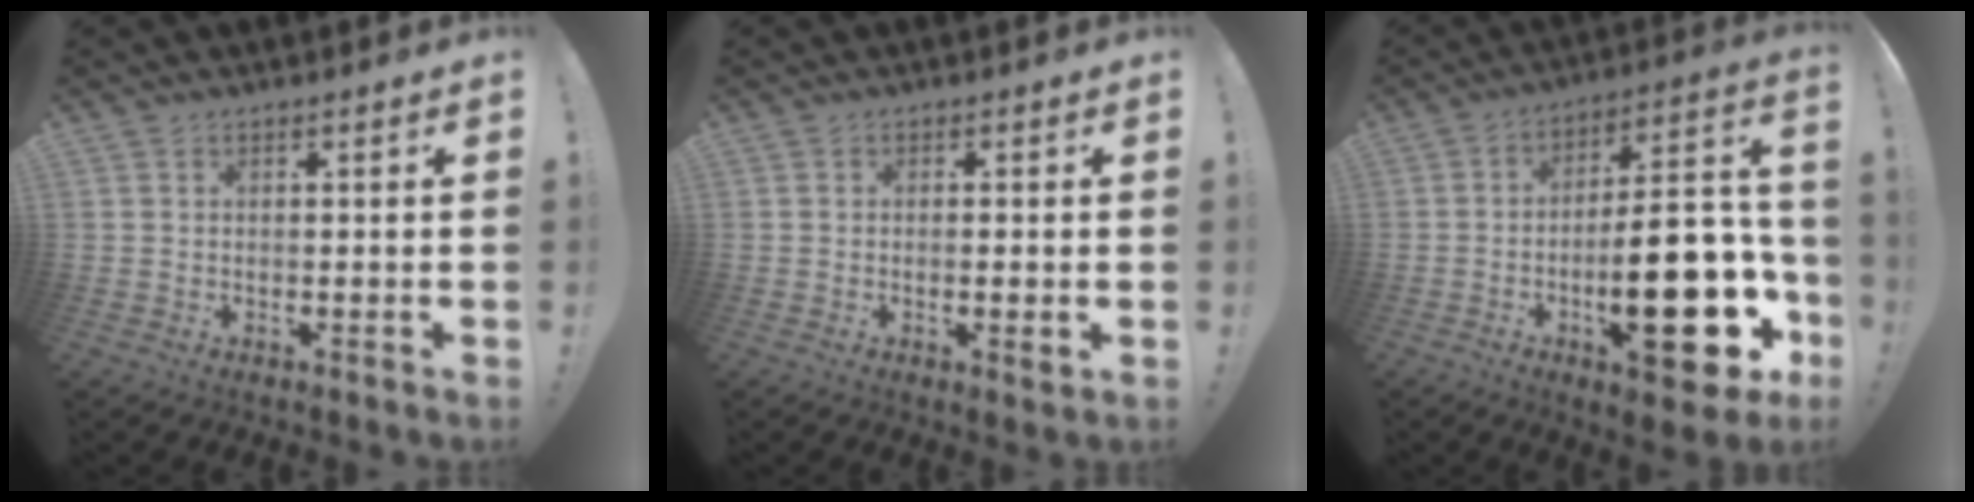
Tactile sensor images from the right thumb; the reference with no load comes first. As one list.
[{"total": 2.3, "force": [-0.3, 0.0, 2.3], "torque": [-0.038, -0.001, -0.006]}, {"total": 27.3, "force": [-8.8, 9.7, 23.9], "torque": [-0.355, 0.053, -0.128]}]